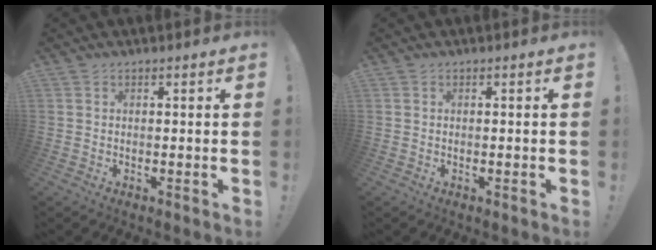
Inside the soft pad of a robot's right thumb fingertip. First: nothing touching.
{"total": 0.0}